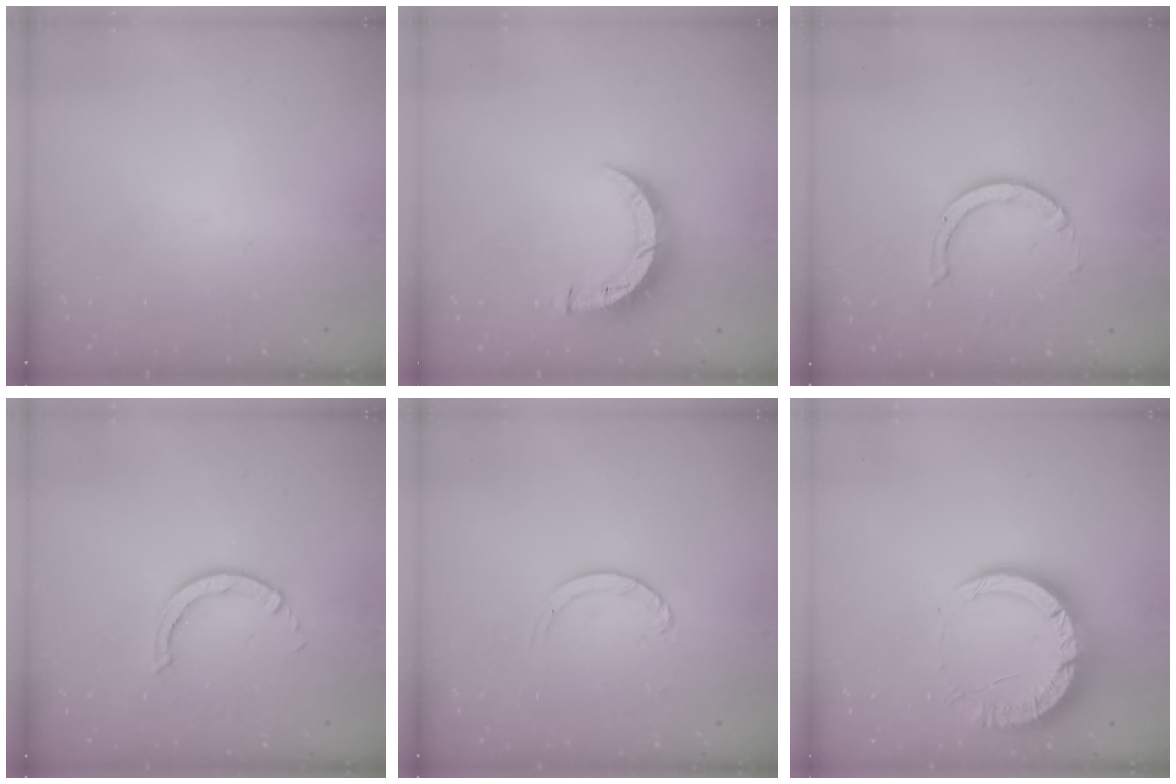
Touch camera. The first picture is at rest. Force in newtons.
{"total": 8.2, "press": 8.2, "slide": 0.6}
{"total": 3.3, "press": 3.3, "slide": 0.3}
{"total": 3.4, "press": 3.4, "slide": 0.5}
{"total": 2.7, "press": 2.7, "slide": 0.3}
{"total": 14.0, "press": 13.9, "slide": 1.4}